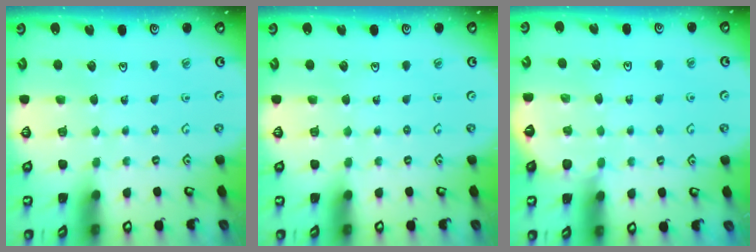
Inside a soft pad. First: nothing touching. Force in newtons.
{"total": 0.0}
{"total": 3.3, "press": 3.3, "slide": 0.4}